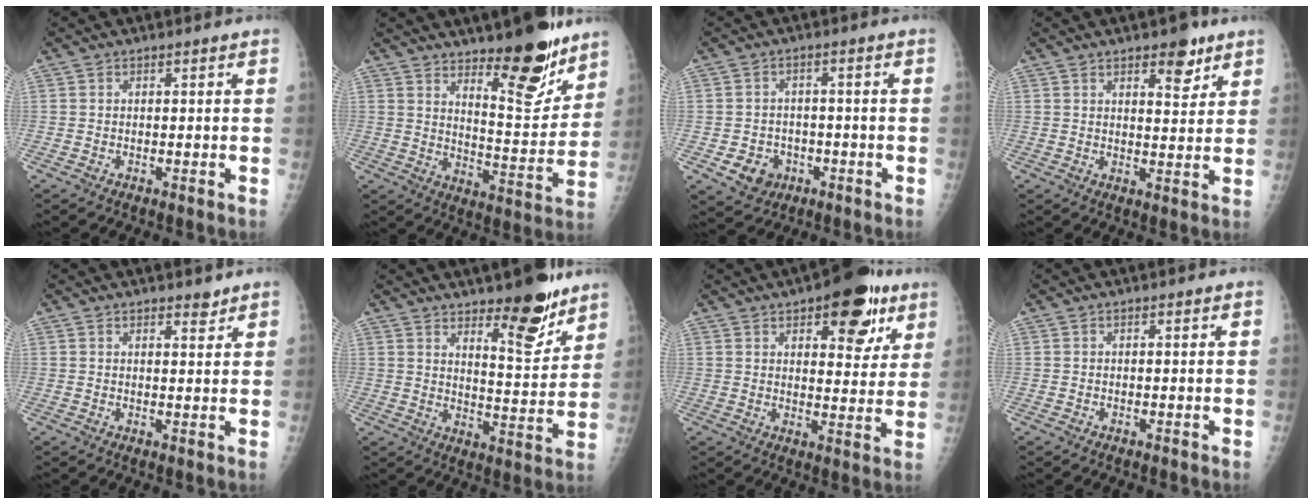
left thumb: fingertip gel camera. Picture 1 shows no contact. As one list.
[{"total": 15.2, "force": [10.6, 4.7, 9.9], "torque": [-0.100, -0.087, 0.168]}, {"total": 5.9, "force": [-2.2, 5.0, 2.1], "torque": [-0.014, 0.013, -0.027]}, {"total": 6.2, "force": [3.9, 2.5, 4.1], "torque": [-0.035, -0.022, 0.051]}, {"total": 2.1, "force": [1.7, 0.8, 0.9], "torque": [-0.002, -0.012, 0.023]}, {"total": 11.8, "force": [8.2, 3.7, 7.6], "torque": [-0.078, -0.065, 0.128]}, {"total": 13.7, "force": [7.4, 6.3, 9.6], "torque": [-0.078, -0.025, 0.095]}, {"total": 0.0}]